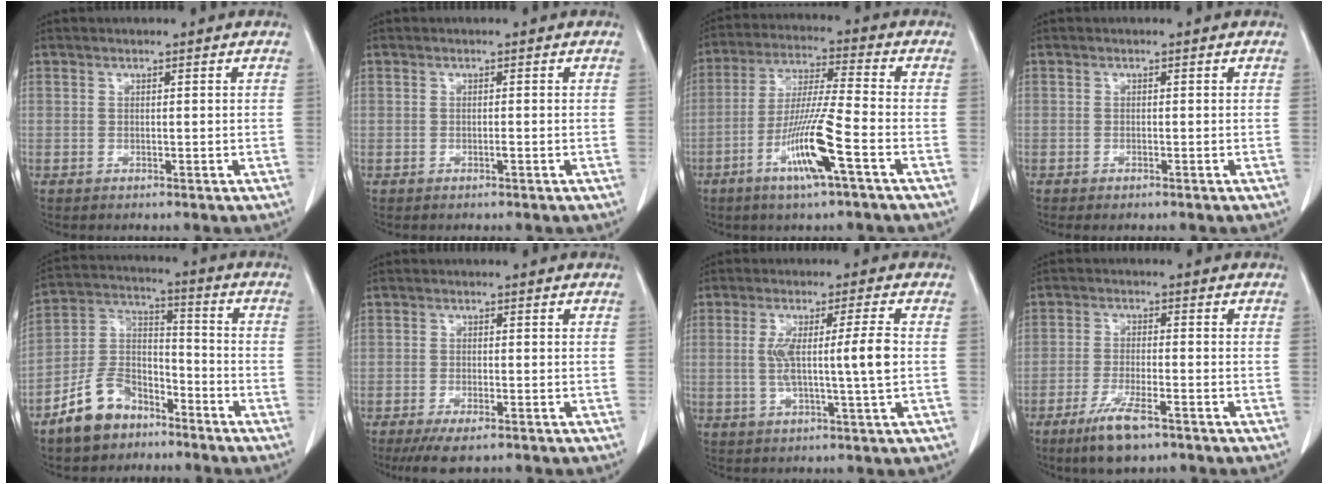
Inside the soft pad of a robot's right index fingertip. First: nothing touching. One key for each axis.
{"total": 0.0}
{"total": 11.5, "fx": -4.9, "fy": -0.3, "fz": 10.3, "tx": -0.202, "ty": -0.011, "tz": -0.094}
{"total": 0.7, "fx": -0.6, "fy": 0.1, "fz": 0.4, "tx": -0.012, "ty": -0.004, "tz": -0.007}
{"total": 10.5, "fx": -7.4, "fy": 6.1, "fz": 4.4, "tx": -0.099, "ty": 0.019, "tz": -0.139}
{"total": 4.8, "fx": -3.4, "fy": 1.1, "fz": 3.2, "tx": -0.059, "ty": -0.012, "tz": -0.055}
{"total": 7.8, "fx": 0.2, "fy": -0.6, "fz": 7.8, "tx": -0.140, "ty": 0.004, "tz": 0.008}
{"total": 7.1, "fx": -4.6, "fy": 1.3, "fz": 5.2, "tx": -0.107, "ty": -0.015, "tz": -0.079}